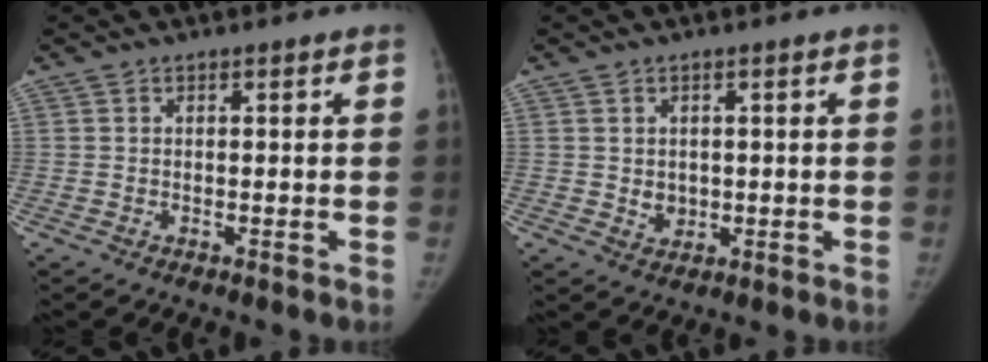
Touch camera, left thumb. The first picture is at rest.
{"total": 2.7, "force": [0.0, 2.3, 1.4], "torque": [-0.009, -0.002, 0.009]}